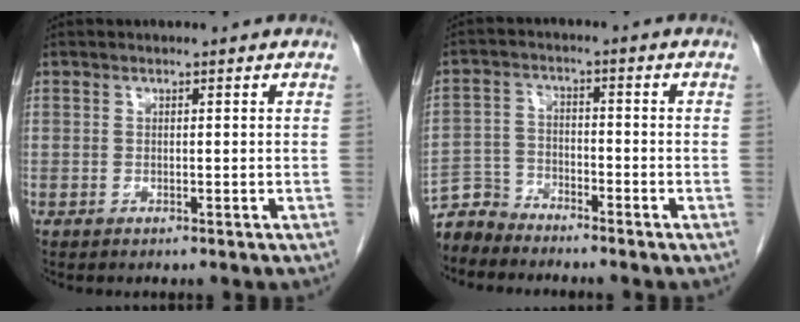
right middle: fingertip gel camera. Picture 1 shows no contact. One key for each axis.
{"total": 4.8, "fx": -4.7, "fy": 1.0, "fz": -0.7, "tx": 0.012, "ty": -0.003, "tz": -0.094}